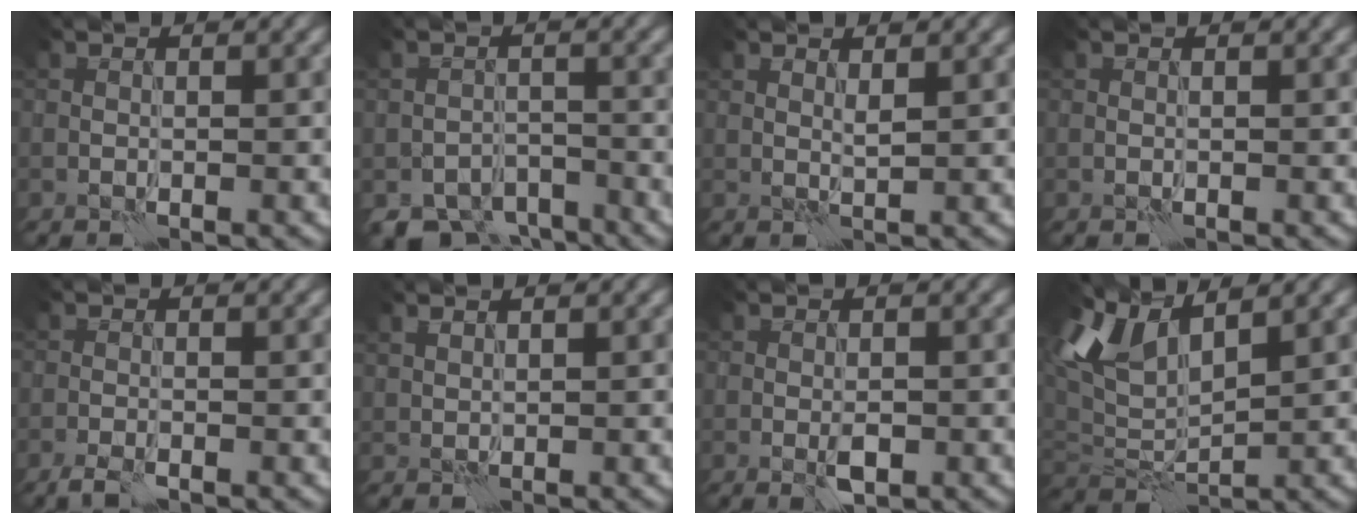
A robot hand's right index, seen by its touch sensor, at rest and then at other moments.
{"total": 5.3, "force": [-4.4, 2.5, 1.6], "torque": [-0.014, -0.011, -0.075]}
{"total": 0.7, "force": [0.4, 0.0, 0.5], "torque": [-0.012, -0.004, 0.008]}
{"total": 0.0}
{"total": 1.7, "force": [-1.2, 0.3, 1.1], "torque": [-0.023, -0.003, -0.027]}
{"total": 0.6, "force": [0.6, 0.1, 0.2], "torque": [-0.011, 0.002, 0.014]}
{"total": 1.6, "force": [-0.5, 0.7, 1.4], "torque": [-0.023, 0.001, -0.010]}
{"total": 5.8, "force": [3.4, 2.8, 3.8], "torque": [-0.097, 0.006, 0.062]}